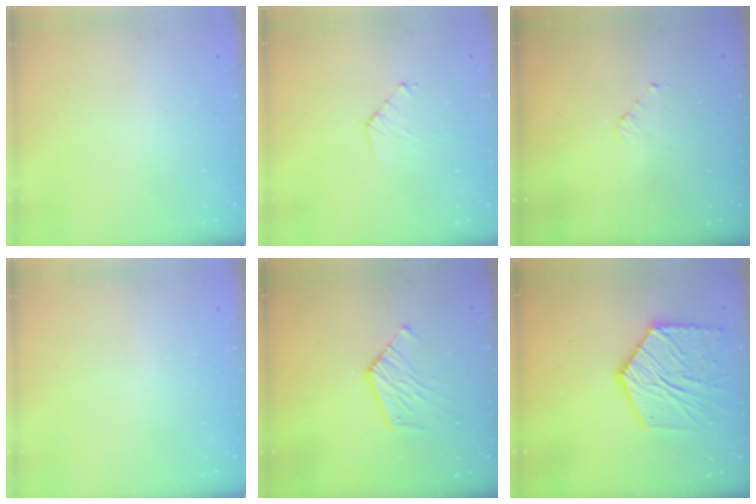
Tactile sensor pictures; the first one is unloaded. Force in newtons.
{"total": 6.5, "press": 6.4, "slide": 0.5}
{"total": 2.8, "press": 2.8, "slide": 0.2}
{"total": 0.0}
{"total": 9.8, "press": 9.7, "slide": 0.6}
{"total": 16.6, "press": 16.6, "slide": 1.6}